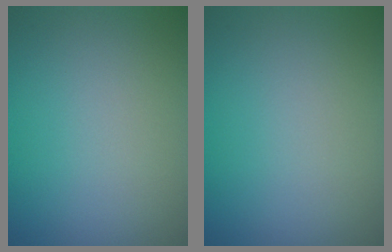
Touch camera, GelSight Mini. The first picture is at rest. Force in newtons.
{"total": 0.0}